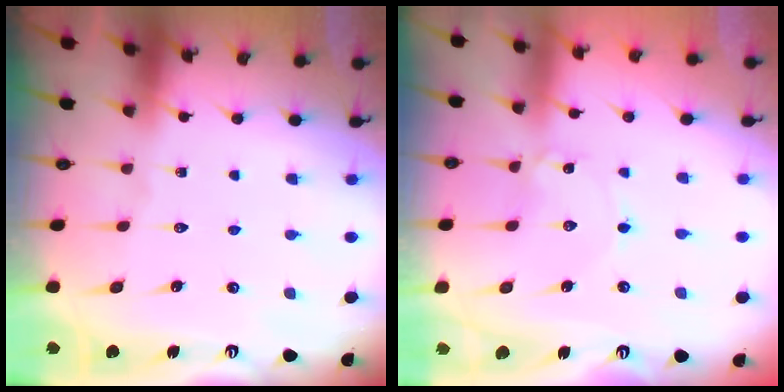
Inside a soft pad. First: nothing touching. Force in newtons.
{"total": 1.1, "press": 1.1, "slide": 0.1}